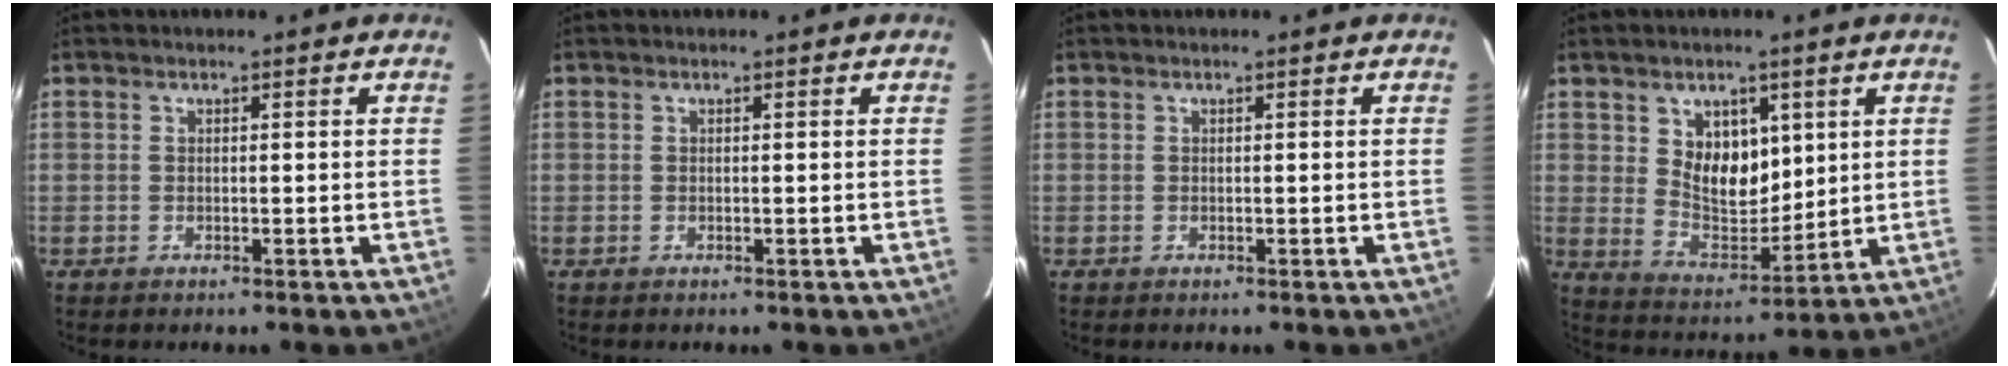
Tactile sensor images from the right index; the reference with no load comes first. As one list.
[{"total": 0.0}, {"total": 0.0}, {"total": 9.7, "force": [3.6, 6.8, 6.0], "torque": [-0.098, -0.003, 0.080]}]